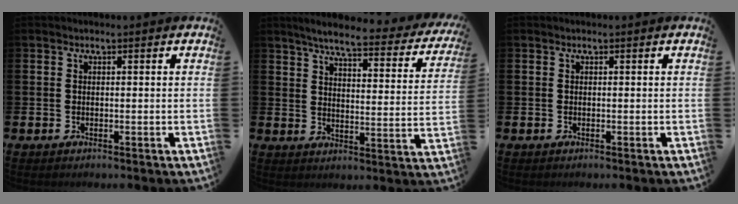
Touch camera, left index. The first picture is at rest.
{"total": 5.8, "force": [5.1, 0.7, 2.7], "torque": [-0.061, -0.039, 0.078]}
{"total": 0.0}